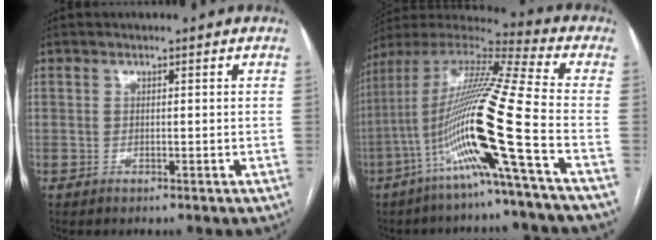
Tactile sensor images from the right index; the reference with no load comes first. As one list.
[{"total": 19.4, "force": [-7.1, -1.9, 18.0], "torque": [-0.361, -0.009, -0.145]}]